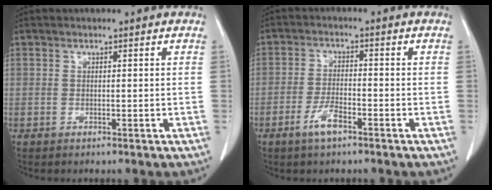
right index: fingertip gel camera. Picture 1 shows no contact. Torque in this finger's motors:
{"motor_torque": [0.08, -0.11, 0.20, 0.02]}